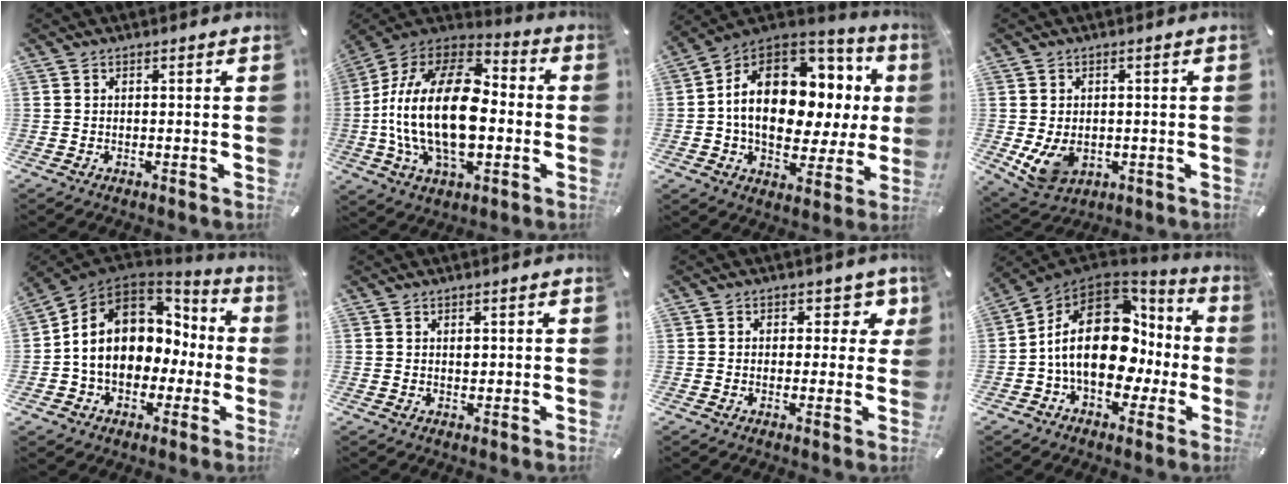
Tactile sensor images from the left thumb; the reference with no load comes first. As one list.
[{"total": 26.9, "force": [-2.8, 15.8, 21.6], "torque": [-0.436, 0.014, -0.045]}, {"total": 18.6, "force": [2.6, 12.7, 13.3], "torque": [-0.210, -0.021, 0.045]}, {"total": 7.0, "force": [-0.6, 5.6, 4.1], "torque": [-0.089, 0.000, -0.011]}, {"total": 13.5, "force": [0.3, 11.4, 7.3], "torque": [-0.138, 0.003, 0.016]}, {"total": 1.7, "force": [0.3, 1.4, 1.0], "torque": [-0.012, 0.000, 0.004]}, {"total": 5.5, "force": [1.7, 4.1, 3.3], "torque": [-0.023, -0.006, 0.022]}, {"total": 21.4, "force": [1.1, 14.3, 15.9], "torque": [-0.279, -0.006, 0.026]}]